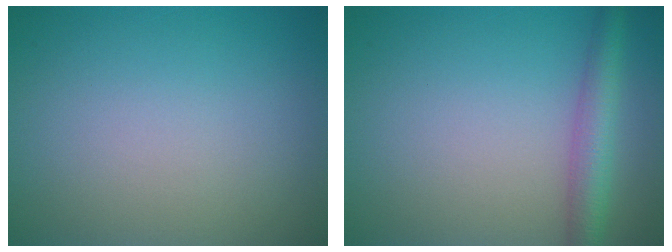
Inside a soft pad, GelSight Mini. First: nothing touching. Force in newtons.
{"total": 3.5, "press": 3.5, "slide": 0.1}